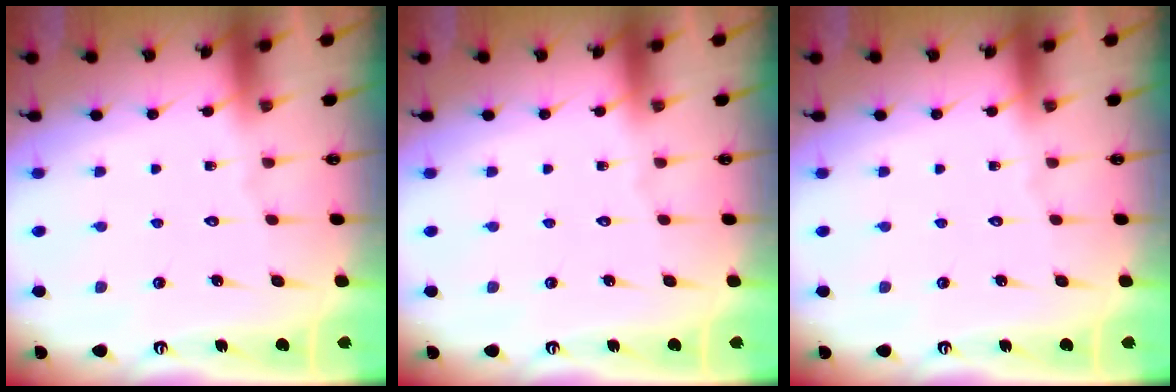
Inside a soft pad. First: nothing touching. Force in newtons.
{"total": 0.0}
{"total": 0.0}